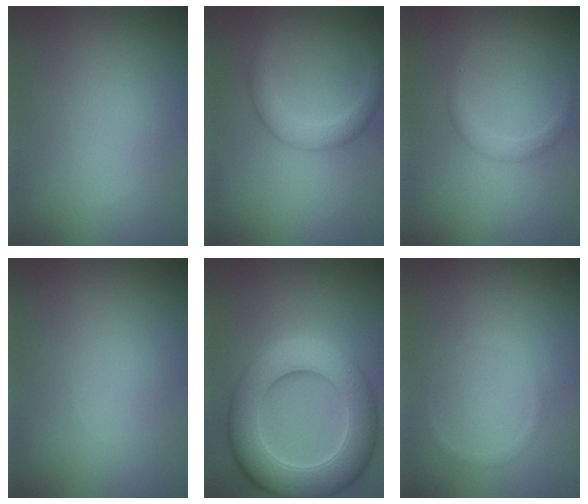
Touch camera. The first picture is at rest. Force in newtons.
{"total": 2.0, "press": 2.0, "slide": 0.2}
{"total": 1.3, "press": 1.2, "slide": 0.2}
{"total": 0.0}
{"total": 9.7, "press": 9.7, "slide": 0.2}
{"total": 0.7, "press": 0.7, "slide": 0.0}